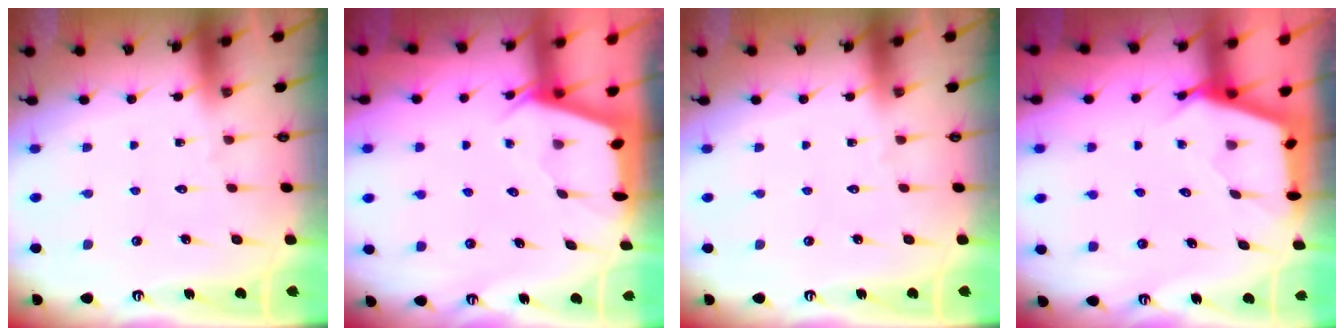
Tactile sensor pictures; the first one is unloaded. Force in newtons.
{"total": 2.1, "press": 2.0, "slide": 0.3}
{"total": 0.0}
{"total": 2.7, "press": 2.7, "slide": 0.3}